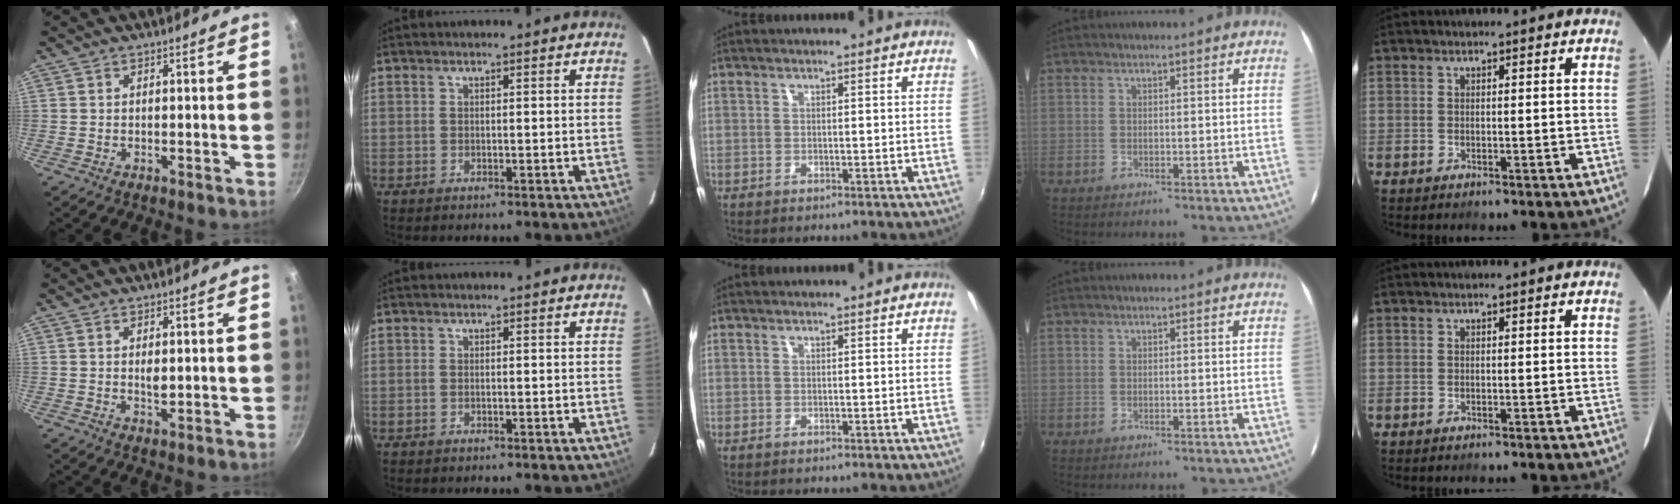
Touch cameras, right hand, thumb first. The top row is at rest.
{"thumb": {"total": 1.8, "force": [0.3, 0.9, 1.6], "torque": [-0.025, -0.002, 0.004]}}